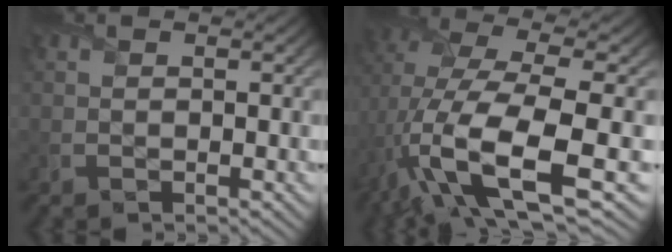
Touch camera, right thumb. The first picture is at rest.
{"total": 14.0, "force": [-3.8, 5.6, 12.3], "torque": [-0.273, -0.018, -0.066]}